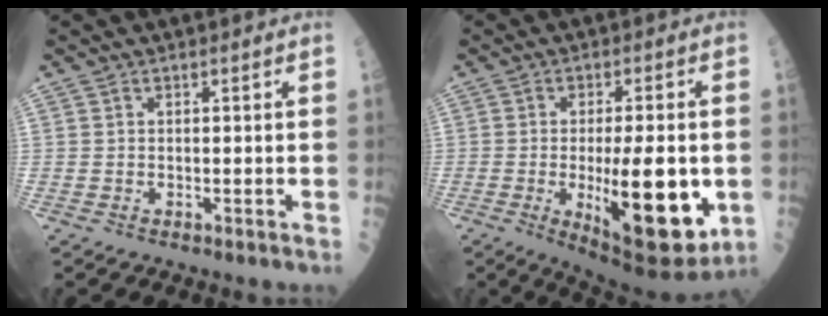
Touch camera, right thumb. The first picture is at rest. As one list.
[{"total": 19.2, "force": [-3.4, 6.5, 17.8], "torque": [-0.247, -0.020, -0.031]}]